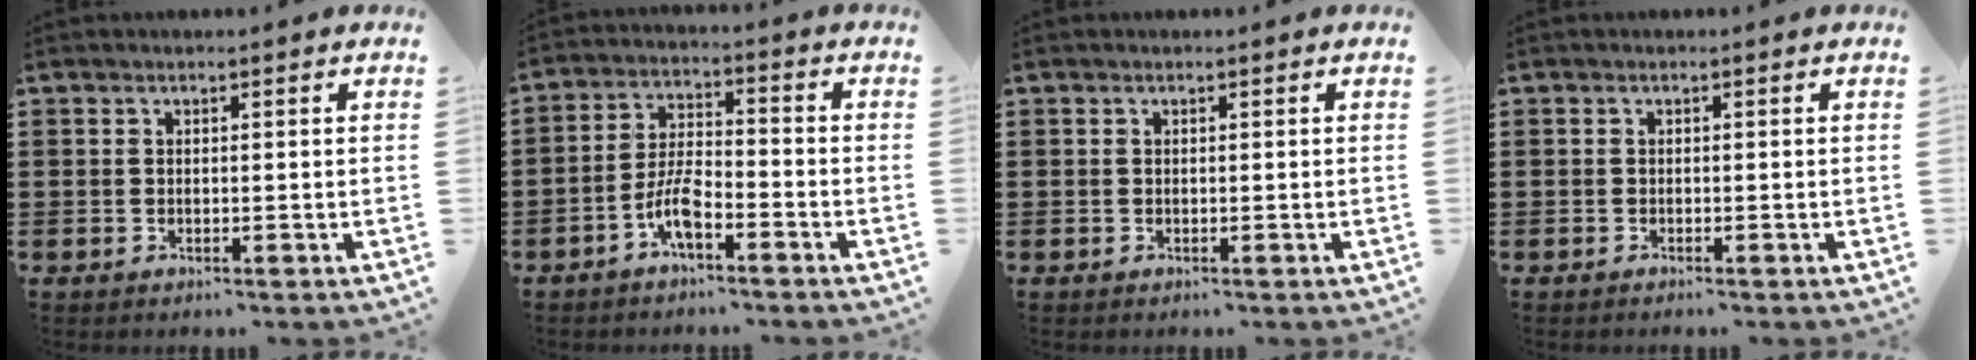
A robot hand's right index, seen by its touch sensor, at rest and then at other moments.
{"total": 5.9, "force": [-3.4, 1.8, 4.4], "torque": [-0.103, -0.001, -0.067]}
{"total": 0.0}
{"total": 0.6, "force": [-0.5, -0.2, 0.1], "torque": [-0.002, -0.003, -0.011]}